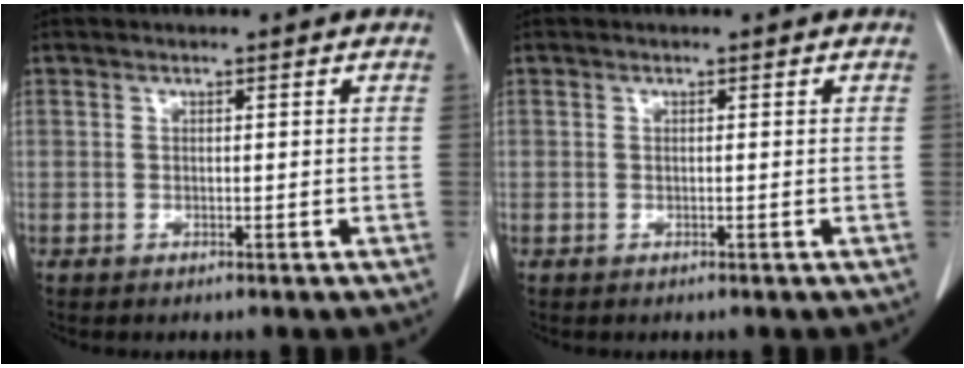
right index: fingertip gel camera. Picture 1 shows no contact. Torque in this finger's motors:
{"motor_torque": [-0.22, 0.04, -0.09, 0.00]}